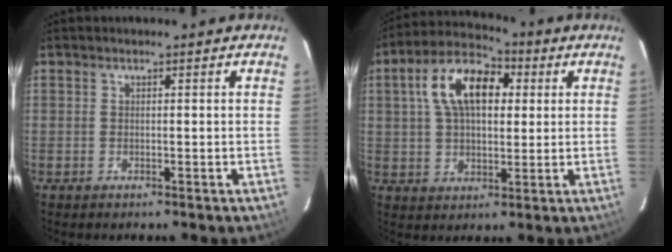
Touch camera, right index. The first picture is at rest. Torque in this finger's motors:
{"motor_torque": [1.23, 0.90, 0.42, 0.13]}